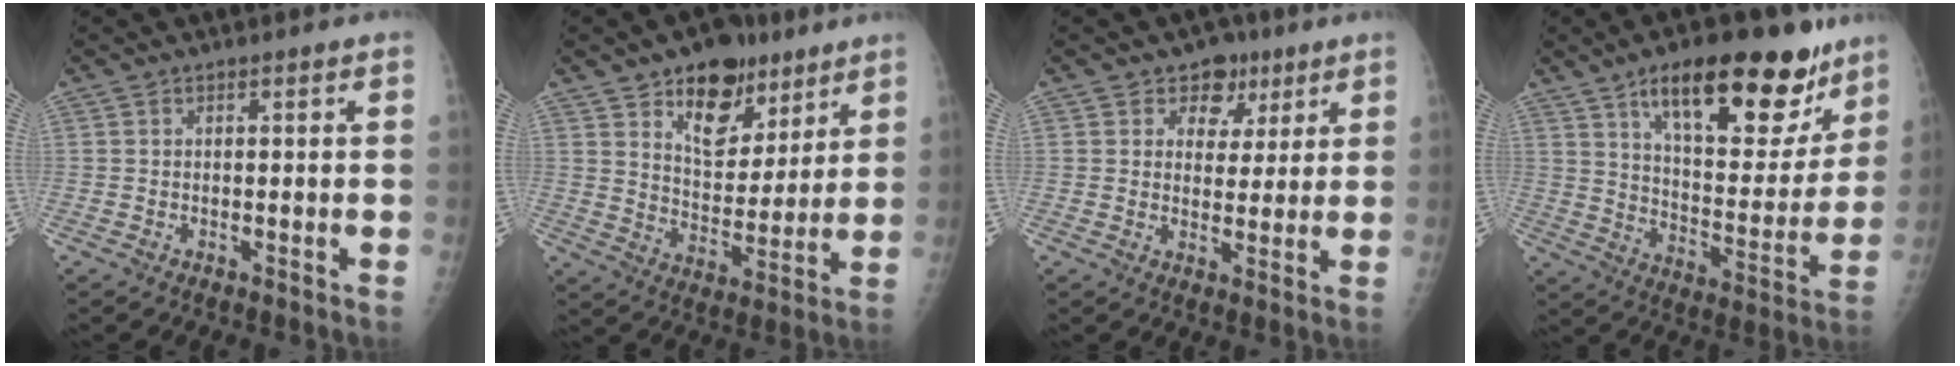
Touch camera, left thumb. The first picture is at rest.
{"total": 13.0, "force": [8.1, 7.4, 6.9], "torque": [-0.068, -0.050, 0.134]}
{"total": 6.4, "force": [3.5, 5.0, 1.9], "torque": [0.009, -0.010, 0.049]}
{"total": 24.3, "force": [14.8, 10.0, 16.5], "torque": [-0.189, -0.051, 0.229]}